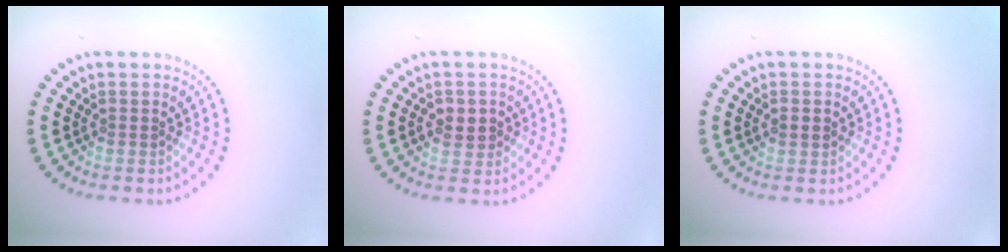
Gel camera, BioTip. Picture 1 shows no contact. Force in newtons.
{"total": 2.4, "press": 2.3, "slide": 0.5}
{"total": 1.4, "press": 1.4, "slide": 0.1}